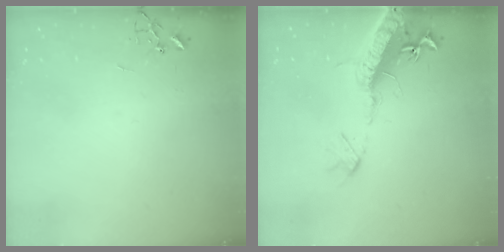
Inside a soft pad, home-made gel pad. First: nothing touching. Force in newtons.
{"total": 20.9, "press": 20.3, "slide": 4.9}